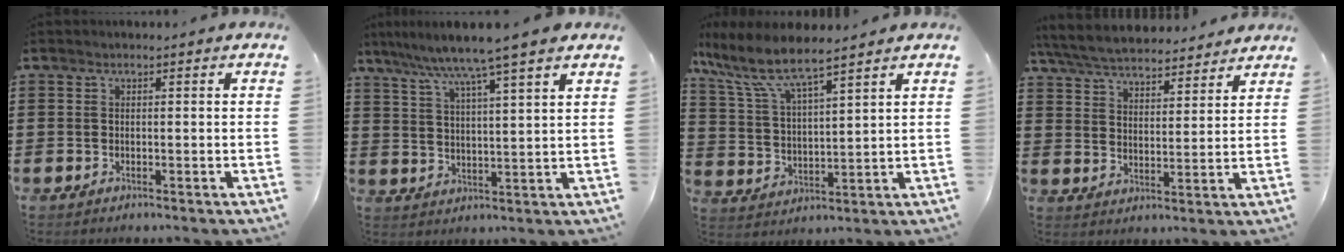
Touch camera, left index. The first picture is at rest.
{"total": 7.0, "force": [5.8, -1.1, 3.8], "torque": [-0.094, -0.030, 0.094]}
{"total": 7.4, "force": [6.0, 1.3, 4.2], "torque": [-0.108, -0.028, 0.101]}
{"total": 6.2, "force": [6.0, 0.8, 1.4], "torque": [-0.055, -0.030, 0.105]}